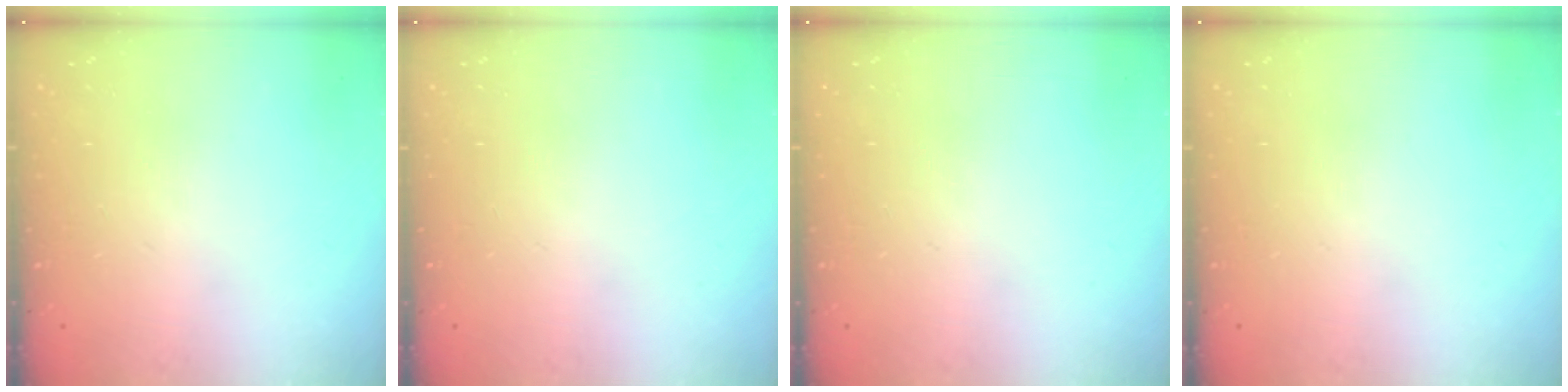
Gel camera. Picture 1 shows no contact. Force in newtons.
{"total": 0.0}
{"total": 0.0}
{"total": 0.0}